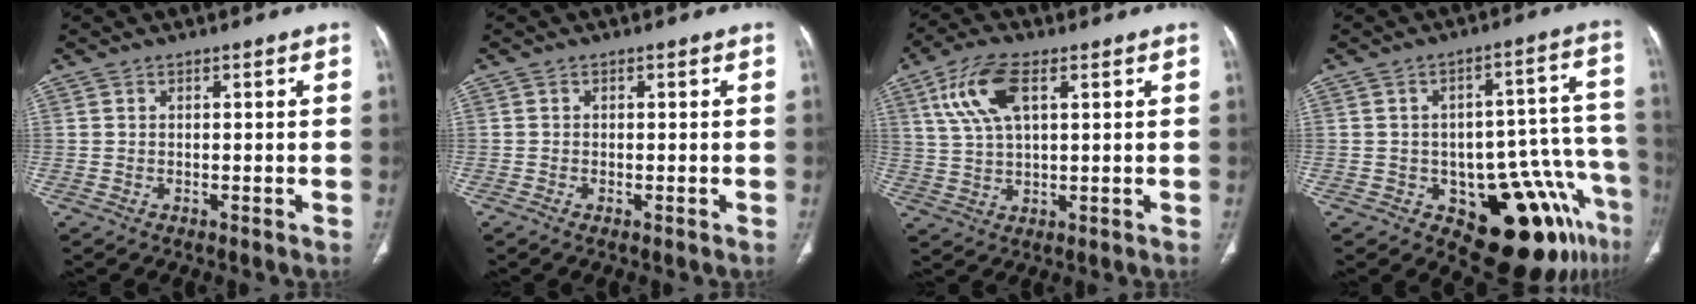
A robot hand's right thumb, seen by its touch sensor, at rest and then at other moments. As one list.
[{"total": 0.7, "force": [-0.3, 0.2, 0.5], "torque": [-0.014, -0.002, -0.007]}, {"total": 10.0, "force": [4.0, 4.5, 8.0], "torque": [-0.169, 0.002, 0.081]}, {"total": 17.9, "force": [-9.4, 7.2, 13.5], "torque": [-0.089, 0.076, -0.115]}]